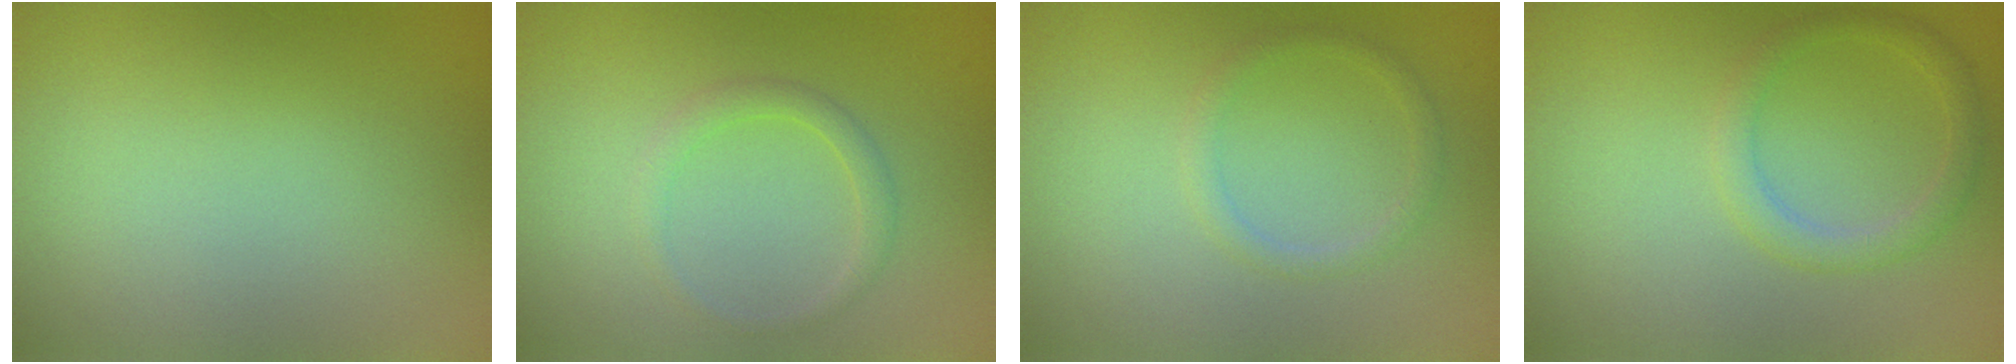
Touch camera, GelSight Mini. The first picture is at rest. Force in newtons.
{"total": 1.6, "press": 1.6, "slide": 0.1}
{"total": 1.2, "press": 1.2, "slide": 0.0}
{"total": 2.0, "press": 2.0, "slide": 0.1}